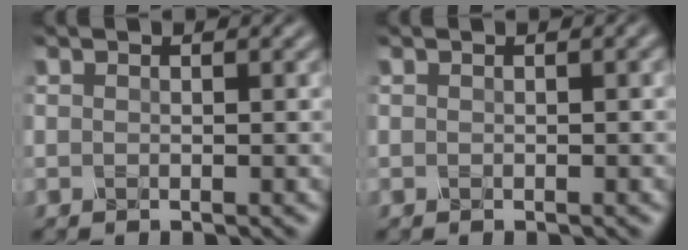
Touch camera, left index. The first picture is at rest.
{"total": 0.8, "force": [0.2, 0.2, 0.8], "torque": [-0.013, 0.005, 0.003]}